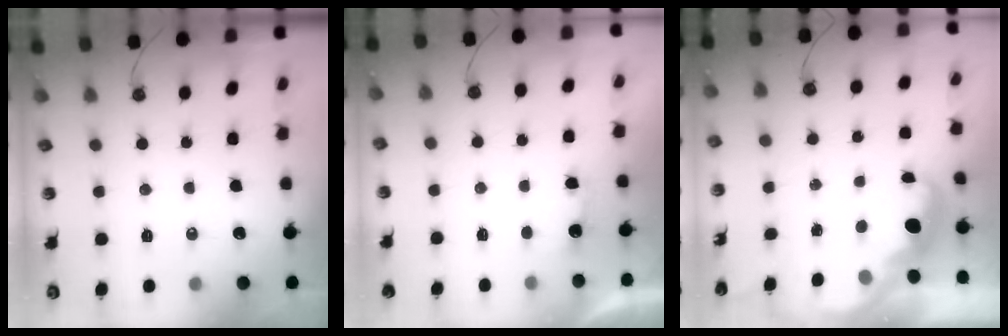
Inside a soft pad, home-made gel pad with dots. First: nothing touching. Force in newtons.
{"total": 1.7, "press": 1.5, "slide": 0.8}
{"total": 2.9, "press": 2.9, "slide": 0.6}